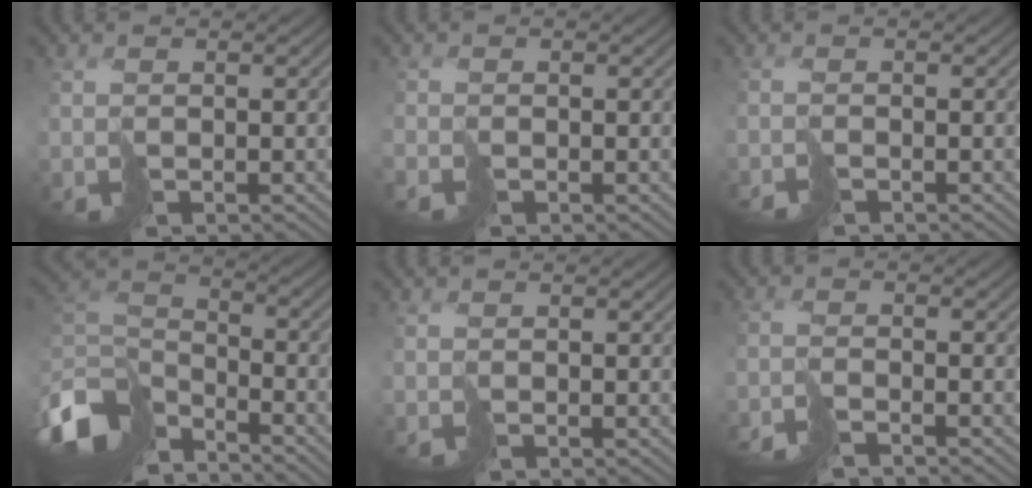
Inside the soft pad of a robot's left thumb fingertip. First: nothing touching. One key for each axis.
{"total": 1.3, "fx": -1.0, "fy": 0.7, "fz": 0.3, "tx": -0.014, "ty": -0.008, "tz": -0.024}
{"total": 1.0, "fx": -1.0, "fy": 0.0, "fz": 0.2, "tx": -0.007, "ty": -0.003, "tz": -0.025}
{"total": 9.7, "fx": -5.6, "fy": 5.8, "fz": 5.4, "tx": -0.153, "ty": -0.008, "tz": -0.110}
{"total": 0.0}
{"total": 2.8, "fx": -2.5, "fy": 0.5, "fz": 1.2, "tx": -0.025, "ty": -0.006, "tz": -0.056}